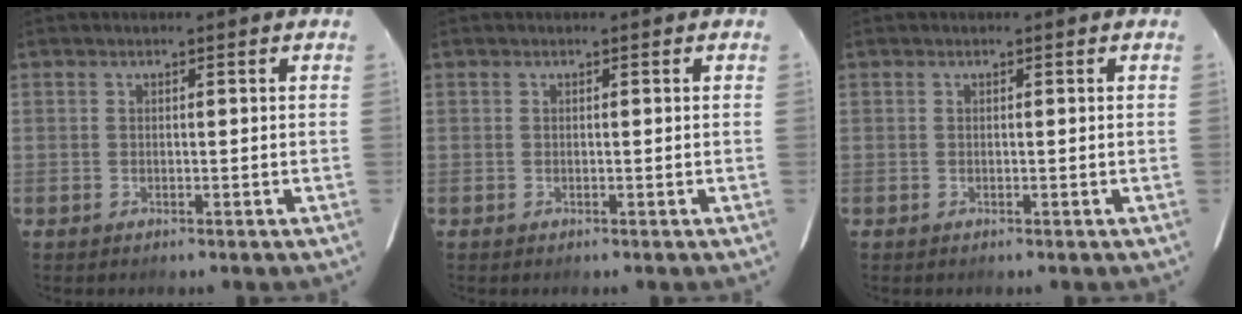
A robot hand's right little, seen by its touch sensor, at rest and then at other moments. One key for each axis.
{"total": 0.0}
{"total": 0.0}